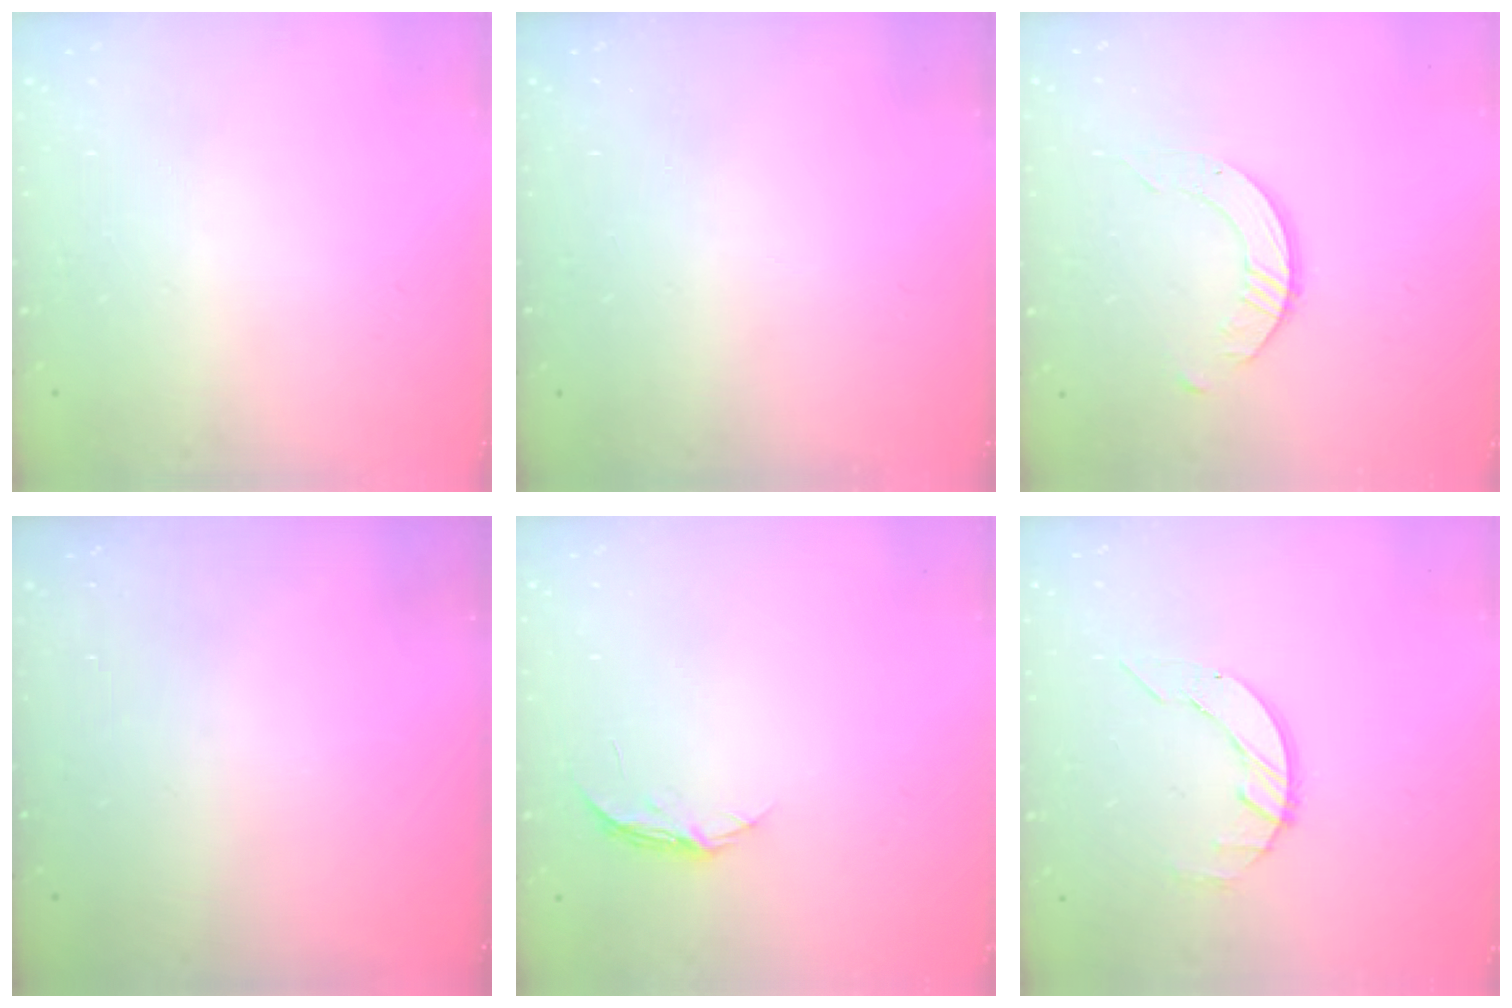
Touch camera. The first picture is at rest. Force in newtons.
{"total": 0.0}
{"total": 3.1, "press": 3.1, "slide": 0.3}
{"total": 0.0}
{"total": 4.5, "press": 4.5, "slide": 0.5}
{"total": 3.6, "press": 3.6, "slide": 0.4}